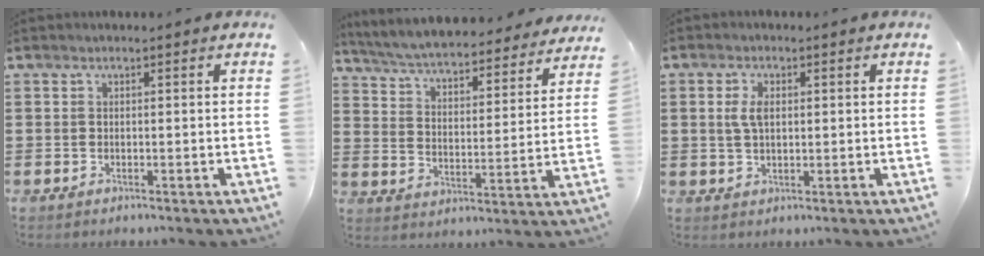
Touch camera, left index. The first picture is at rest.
{"total": 5.4, "force": [5.3, -0.3, 1.0], "torque": [-0.045, -0.039, 0.086]}
{"total": 3.4, "force": [0.7, 1.7, 2.8], "torque": [-0.062, 0.010, 0.010]}